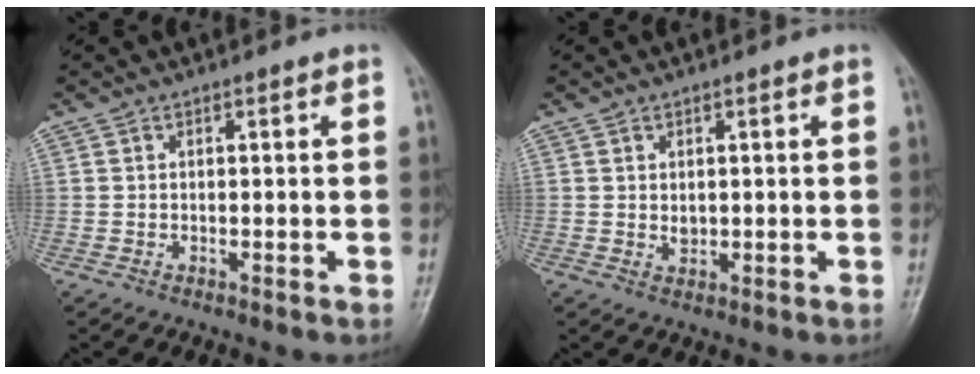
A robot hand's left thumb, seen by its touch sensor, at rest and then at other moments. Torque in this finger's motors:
{"motor_torque": [-0.03, 0.09, -0.04, 0.06, 0.00]}